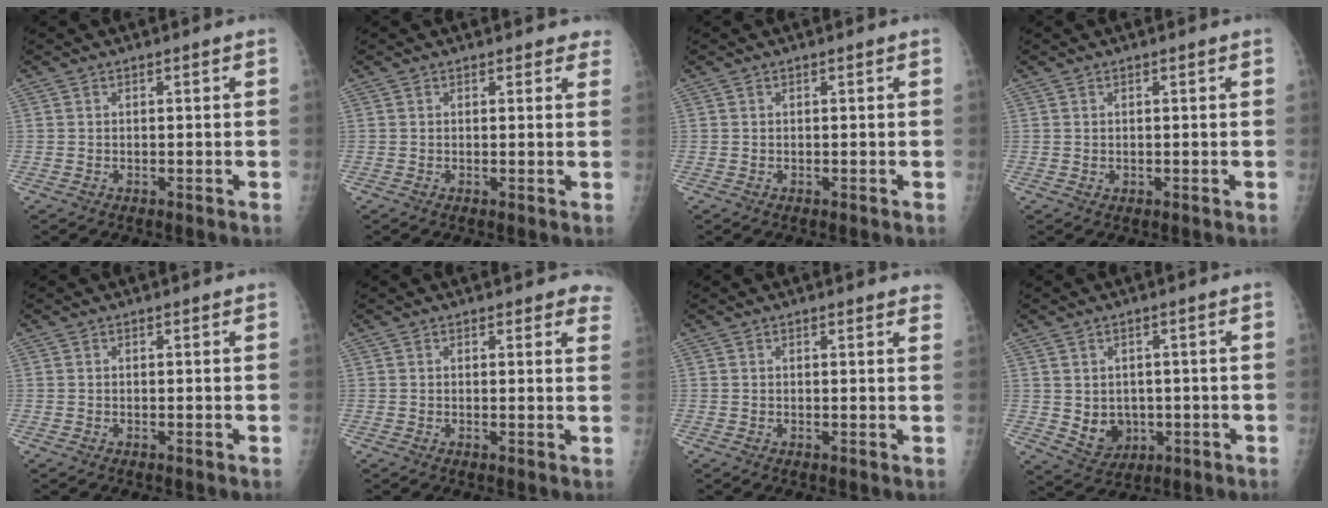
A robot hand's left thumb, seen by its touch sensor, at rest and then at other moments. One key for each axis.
{"total": 3.3, "fx": 3.0, "fy": 1.3, "fz": 0.6, "tx": 0.022, "ty": -0.010, "tz": 0.019}
{"total": 0.0}
{"total": 0.8, "fx": 0.5, "fy": 0.4, "fz": 0.4, "tx": -0.004, "ty": -0.003, "tz": 0.007}
{"total": 0.7, "fx": 0.6, "fy": 0.2, "fz": 0.2, "tx": -0.005, "ty": -0.001, "tz": 0.009}
{"total": 6.5, "fx": 5.8, "fy": 2.1, "fz": 2.0, "tx": 0.015, "ty": -0.020, "tz": 0.045}
{"total": 4.9, "fx": 4.5, "fy": 0.9, "fz": 1.7, "tx": 0.000, "ty": -0.012, "tz": 0.037}
{"total": 5.6, "fx": -0.2, "fy": 4.7, "fz": 3.0, "tx": -0.026, "ty": -0.007, "tz": 0.017}